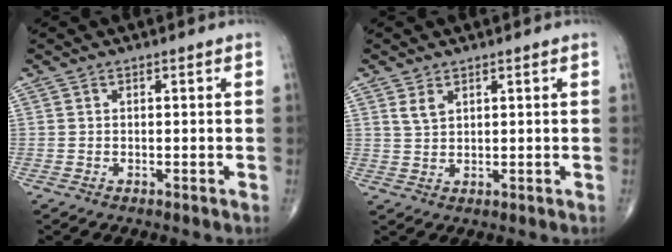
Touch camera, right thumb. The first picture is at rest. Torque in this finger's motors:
{"motor_torque": [0.05, 0.05, 0.46, 0.36, 0.03]}